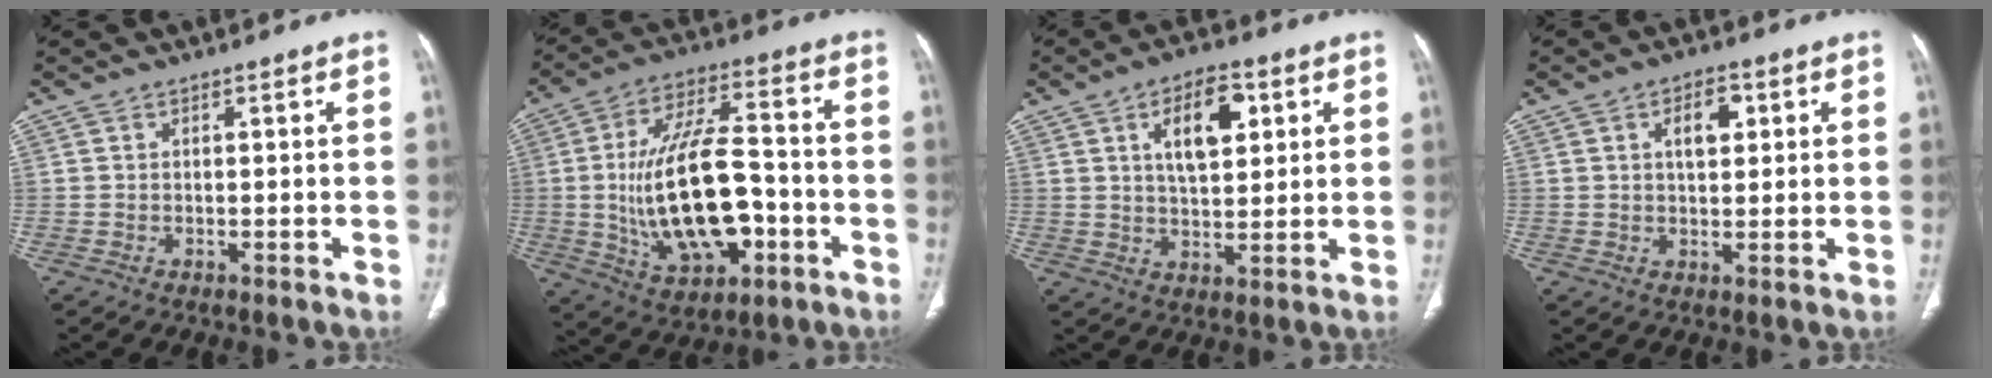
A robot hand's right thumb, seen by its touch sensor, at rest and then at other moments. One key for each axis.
{"total": 20.8, "fx": -3.6, "fy": 10.4, "fz": 17.7, "tx": -0.308, "ty": 0.029, "tz": -0.046}
{"total": 10.3, "fx": 3.6, "fy": 5.1, "fz": 8.2, "tx": -0.104, "ty": -0.009, "tz": 0.059}
{"total": 5.3, "fx": 1.7, "fy": 2.9, "fz": 4.1, "tx": -0.049, "ty": 0.001, "tz": 0.026}